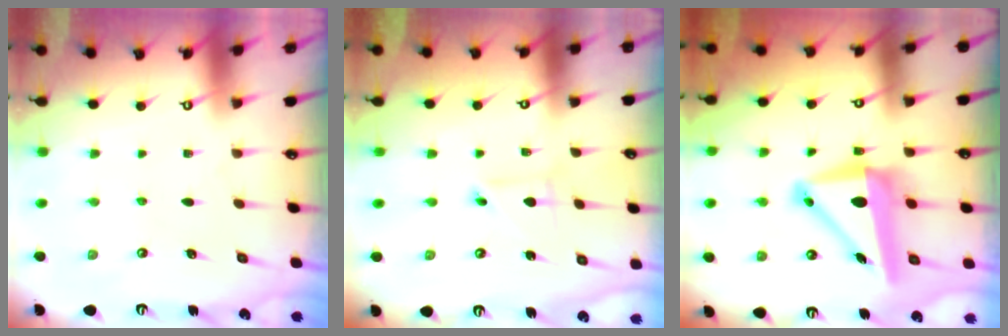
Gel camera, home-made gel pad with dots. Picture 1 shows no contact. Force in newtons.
{"total": 2.2, "press": 2.2, "slide": 0.1}
{"total": 11.4, "press": 11.2, "slide": 2.1}